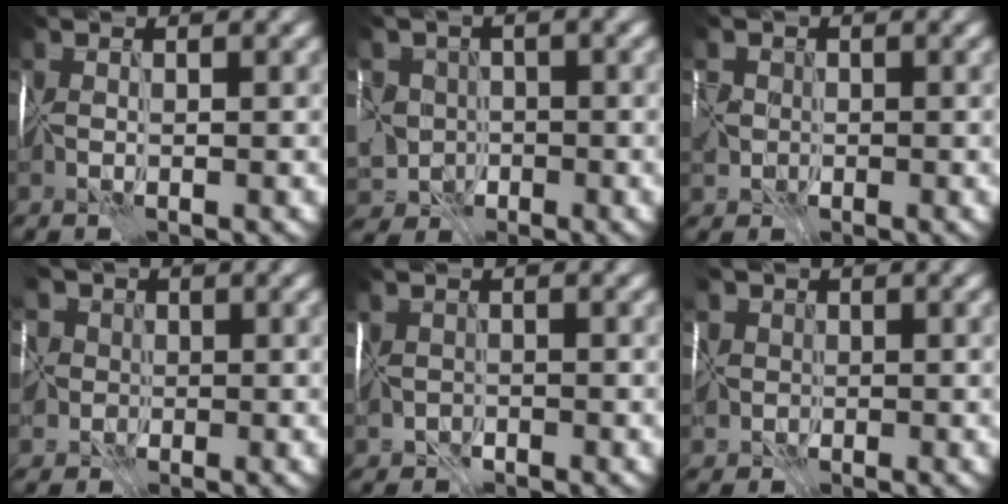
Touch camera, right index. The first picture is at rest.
{"total": 4.9, "force": [-2.2, 4.3, 1.1], "torque": [-0.007, -0.011, -0.035]}
{"total": 1.9, "force": [-0.5, 1.6, -0.9], "torque": [0.031, 0.005, -0.014]}
{"total": 5.7, "force": [1.1, 5.4, 1.4], "torque": [-0.031, 0.027, -0.029]}
{"total": 1.5, "force": [-1.2, 0.7, -0.4], "torque": [0.004, -0.007, -0.023]}
{"total": 2.5, "force": [0.3, 2.5, -0.2], "torque": [0.006, 0.011, -0.005]}